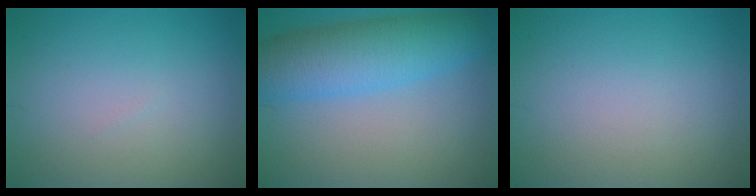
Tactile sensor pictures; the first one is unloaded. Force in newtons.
{"total": 7.4, "press": 7.4, "slide": 0.2}
{"total": 0.0}